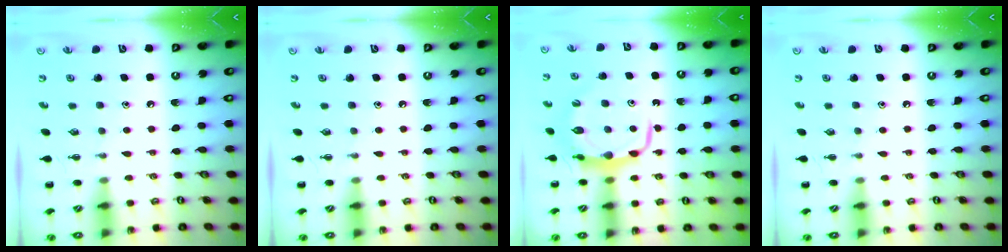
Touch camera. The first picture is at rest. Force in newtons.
{"total": 0.0}
{"total": 6.6, "press": 6.5, "slide": 1.0}
{"total": 0.0}